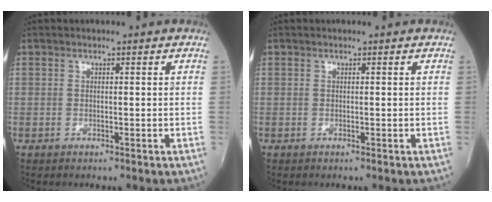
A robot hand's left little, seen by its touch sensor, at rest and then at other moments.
{"total": 0.0}